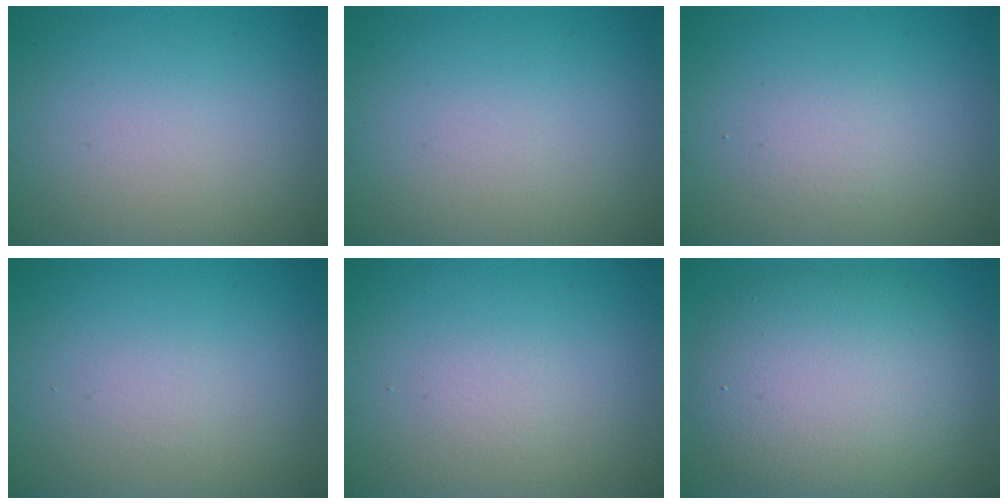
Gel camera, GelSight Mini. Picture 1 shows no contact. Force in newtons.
{"total": 0.0}
{"total": 1.3, "press": 1.3, "slide": 0.1}
{"total": 0.0}
{"total": 0.7, "press": 0.7, "slide": 0.0}
{"total": 9.1, "press": 9.1, "slide": 0.6}